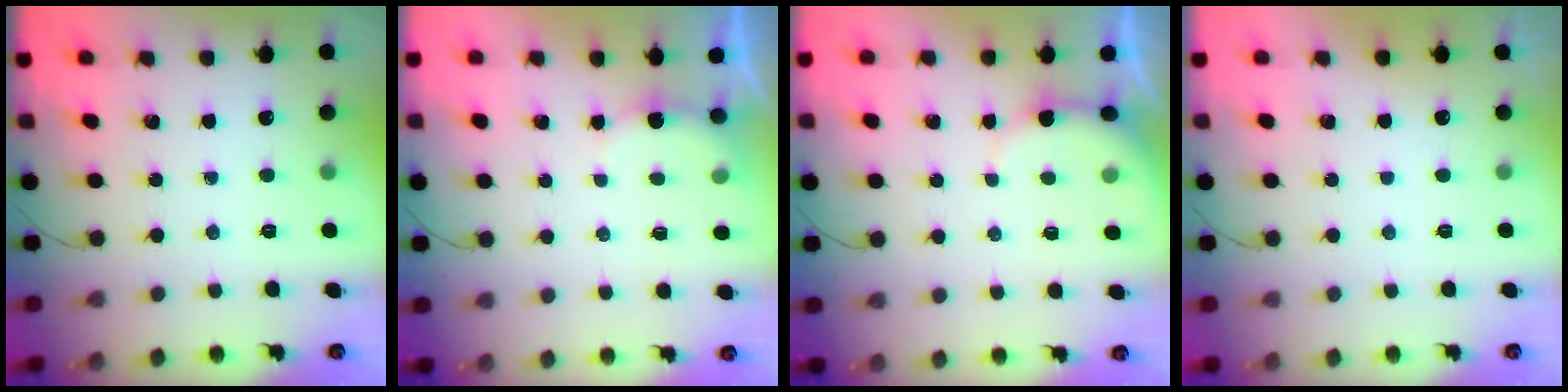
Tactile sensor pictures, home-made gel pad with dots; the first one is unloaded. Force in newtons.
{"total": 4.9, "press": 4.9, "slide": 0.7}
{"total": 4.3, "press": 4.3, "slide": 0.4}
{"total": 3.0, "press": 3.0, "slide": 0.1}